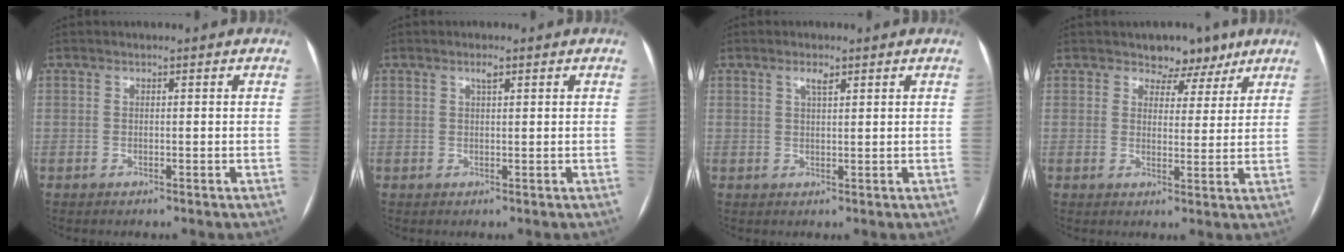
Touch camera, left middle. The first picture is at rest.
{"total": 1.1, "force": [0.7, 0.2, 0.9], "torque": [-0.017, 0.002, 0.012]}
{"total": 1.8, "force": [1.1, 0.4, 1.4], "torque": [-0.027, 0.003, 0.021]}
{"total": 5.3, "force": [3.9, 3.4, 1.2], "torque": [0.001, 0.001, 0.051]}